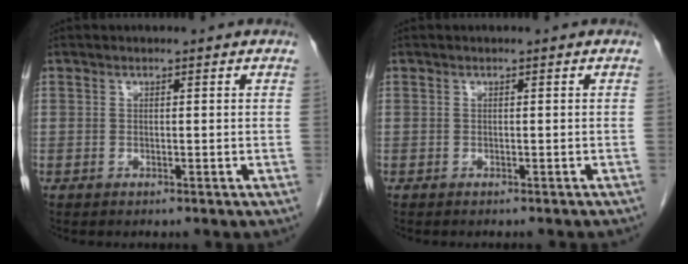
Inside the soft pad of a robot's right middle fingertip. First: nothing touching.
{"total": 2.8, "force": [-2.5, 0.5, 1.1], "torque": [-0.016, -0.003, -0.029]}